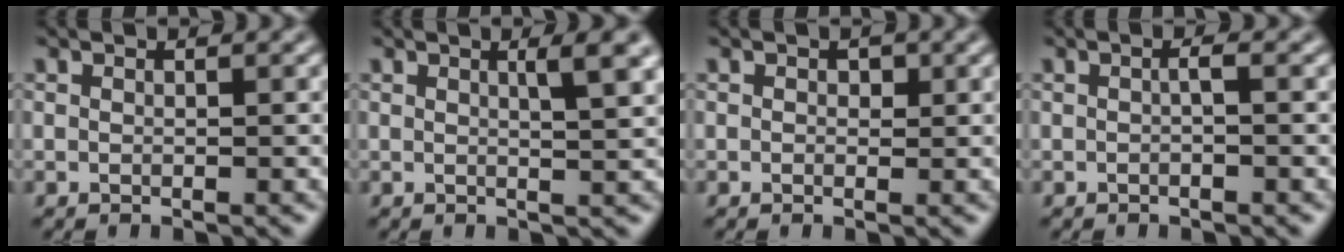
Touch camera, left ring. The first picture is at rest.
{"total": 3.4, "force": [1.2, 0.9, 3.0], "torque": [-0.028, 0.005, 0.015]}
{"total": 0.7, "force": [0.2, 0.6, 0.4], "torque": [-0.003, -0.003, 0.000]}
{"total": 0.8, "force": [-0.1, 0.1, 0.8], "torque": [-0.015, 0.002, -0.002]}